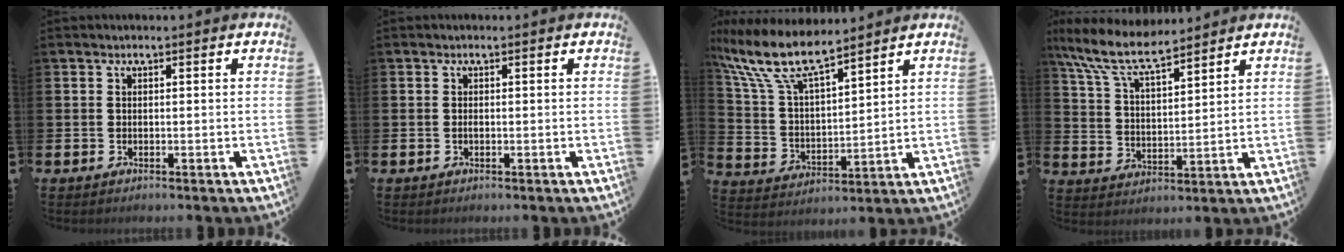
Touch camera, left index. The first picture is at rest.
{"total": 0.8, "force": [-0.2, 0.4, 0.7], "torque": [-0.011, -0.002, -0.006]}
{"total": 10.5, "force": [9.0, 2.4, 4.9], "torque": [-0.131, -0.043, 0.160]}
{"total": 9.0, "force": [8.0, 1.8, 3.8], "torque": [-0.102, -0.035, 0.144]}